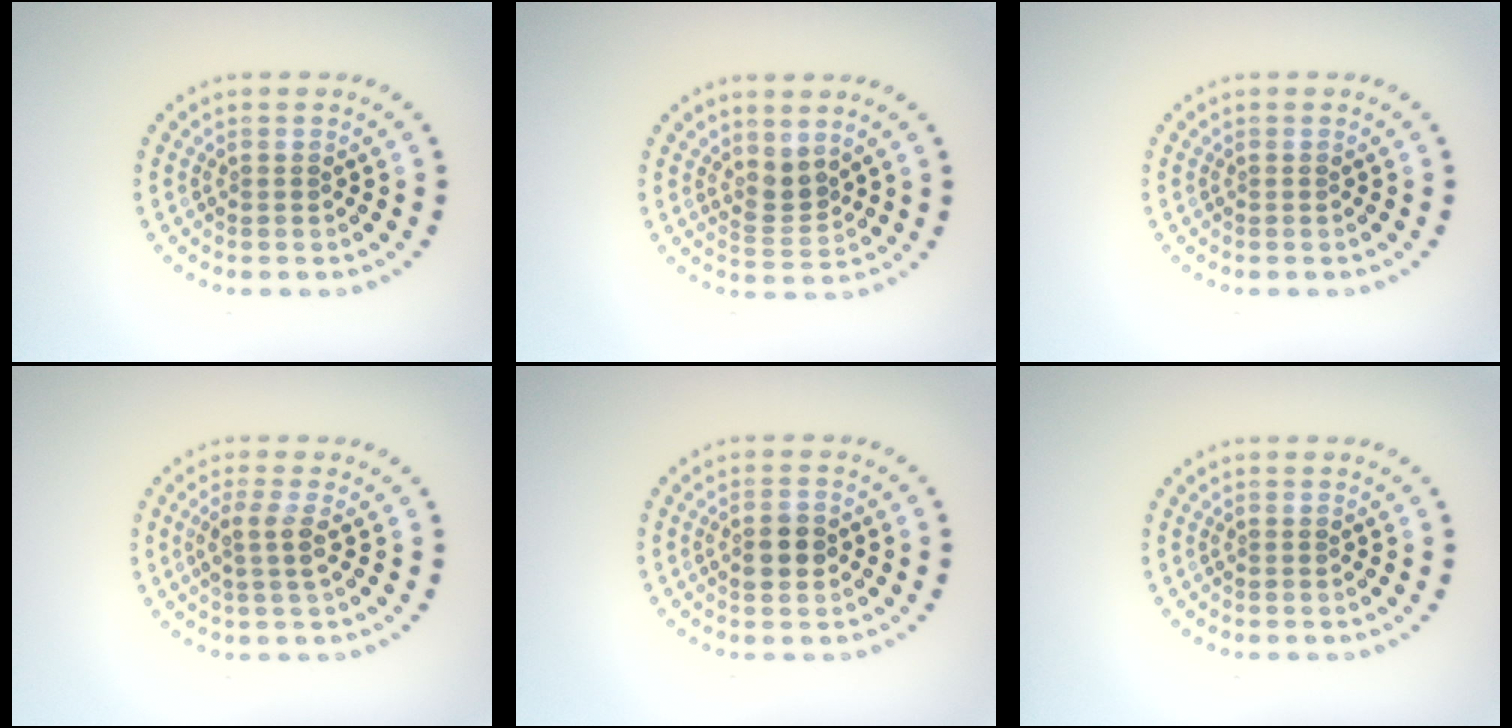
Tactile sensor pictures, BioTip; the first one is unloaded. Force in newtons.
{"total": 2.2, "press": 1.6, "slide": 1.5}
{"total": 0.0}
{"total": 2.0, "press": 1.6, "slide": 1.2}
{"total": 2.7, "press": 2.7, "slide": 0.1}
{"total": 0.0}